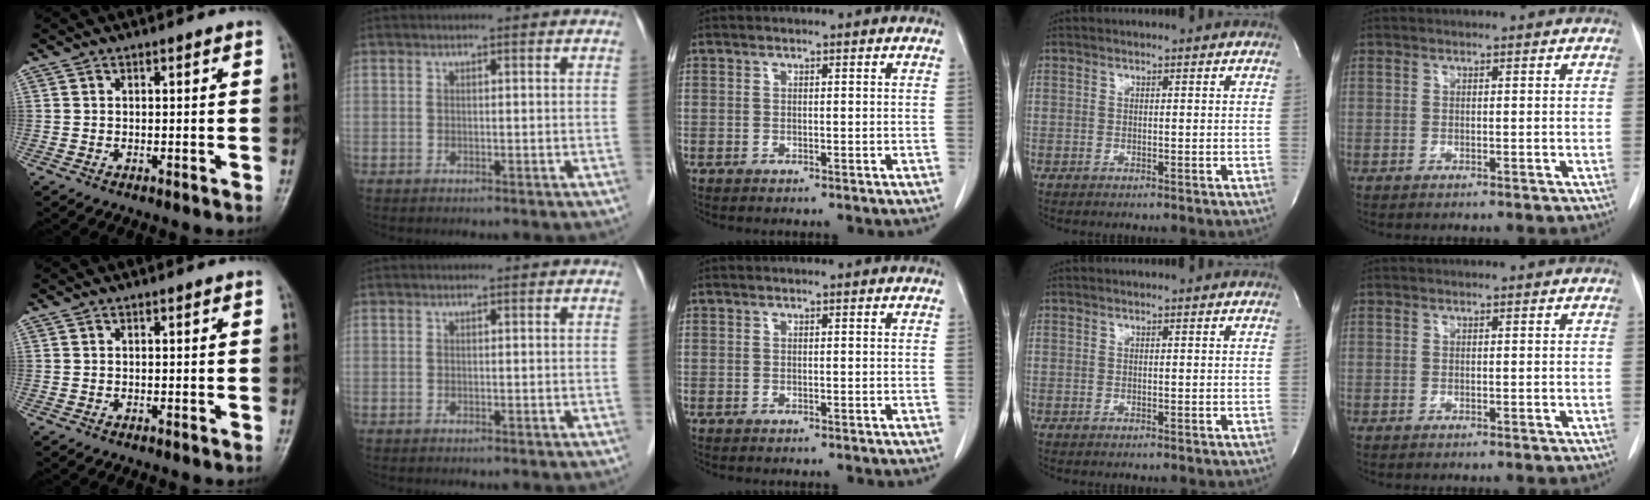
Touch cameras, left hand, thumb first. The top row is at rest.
{}